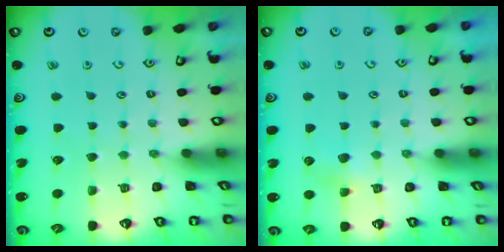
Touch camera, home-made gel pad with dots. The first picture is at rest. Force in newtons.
{"total": 4.5, "press": 4.4, "slide": 0.7}